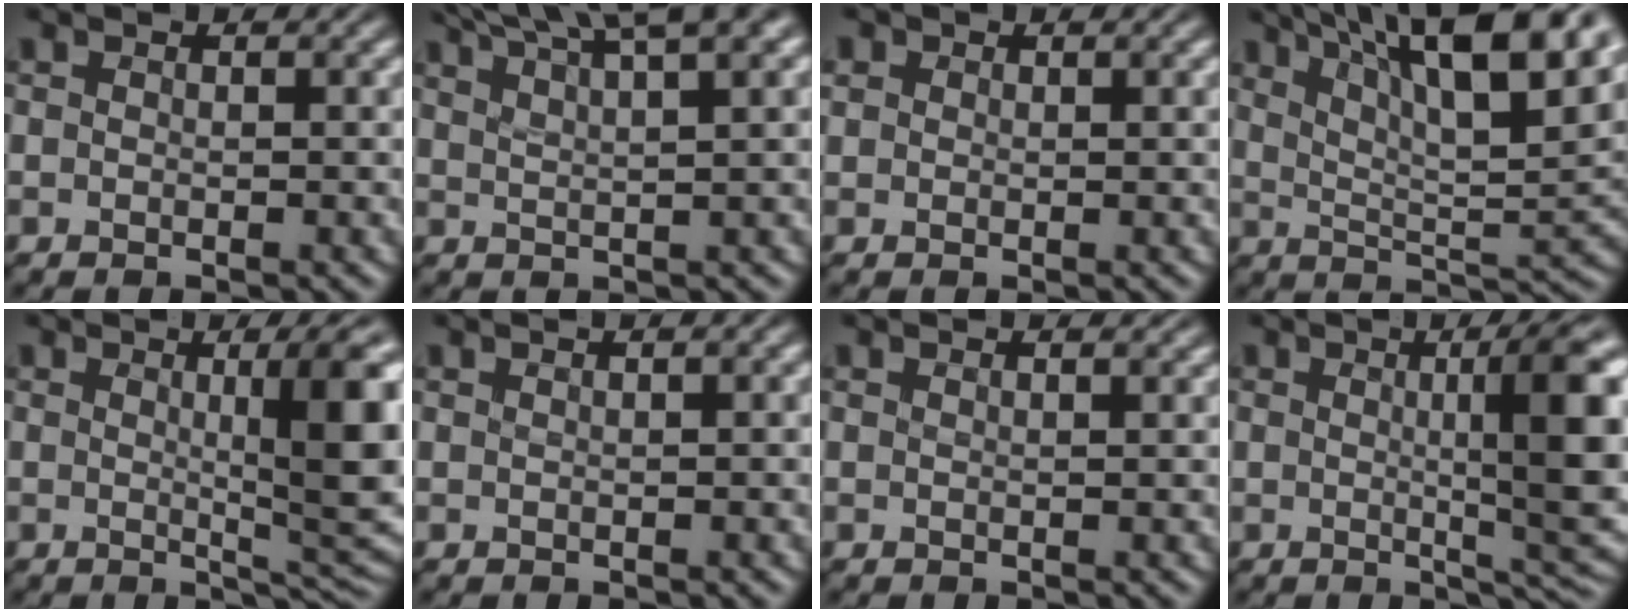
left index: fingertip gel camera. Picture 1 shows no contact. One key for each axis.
{"total": 10.1, "fx": 7.5, "fy": 2.4, "fz": 6.3, "tx": -0.076, "ty": 0.033, "tz": 0.073}
{"total": 1.0, "fx": 0.6, "fy": 0.8, "fz": 0.3, "tx": -0.003, "ty": 0.003, "tz": 0.008}
{"total": 14.9, "fx": 8.9, "fy": 4.8, "fz": 11.0, "tx": -0.162, "ty": 0.021, "tz": 0.122}
{"total": 9.0, "fx": 1.5, "fy": 2.0, "fz": 8.6, "tx": -0.096, "ty": 0.001, "tz": 0.025}
{"total": 3.1, "fx": 1.7, "fy": 1.3, "fz": 2.2, "tx": -0.010, "ty": 0.008, "tz": -0.003}
{"total": 2.2, "fx": 1.8, "fy": 0.8, "fz": 1.1, "tx": 0.002, "ty": 0.008, "tz": 0.001}
{"total": 9.7, "fx": 1.3, "fy": 2.1, "fz": 9.4, "tx": -0.108, "ty": 0.007, "tz": 0.022}